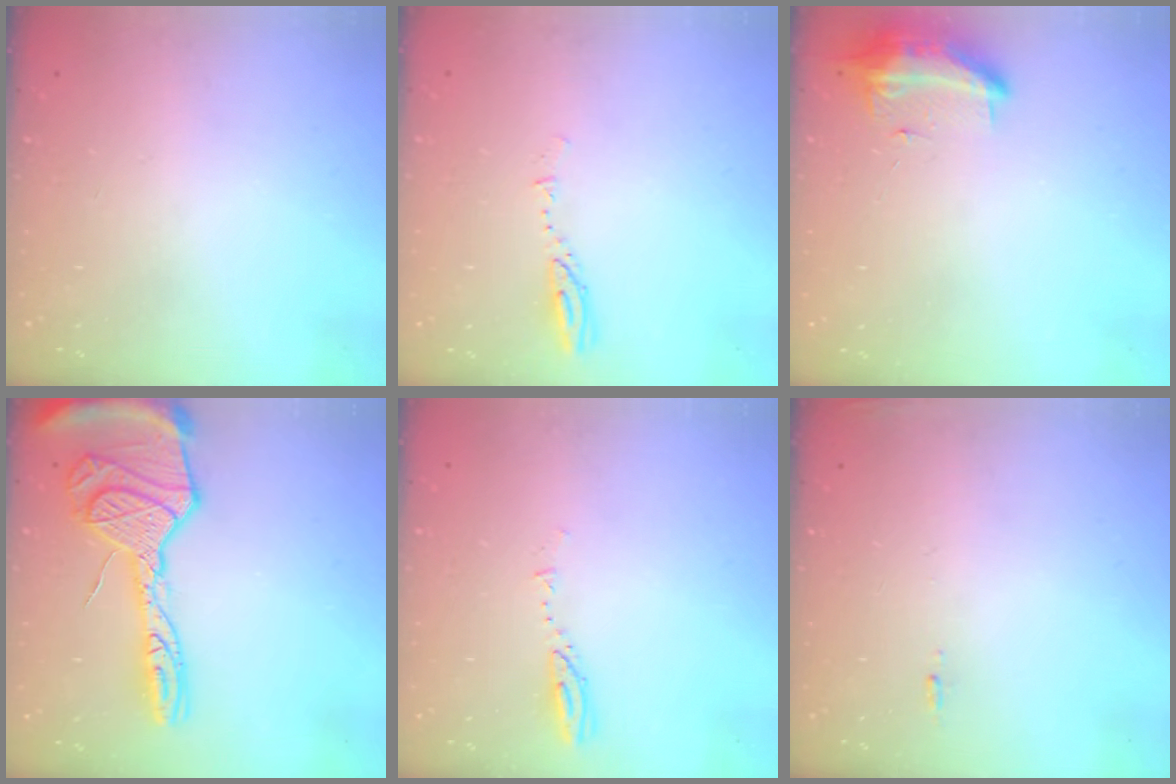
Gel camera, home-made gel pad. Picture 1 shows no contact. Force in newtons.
{"total": 3.1, "press": 3.1, "slide": 0.4}
{"total": 9.5, "press": 9.2, "slide": 2.4}
{"total": 22.2, "press": 22.1, "slide": 2.0}
{"total": 3.2, "press": 3.2, "slide": 0.3}
{"total": 5.6, "press": 5.3, "slide": 1.8}